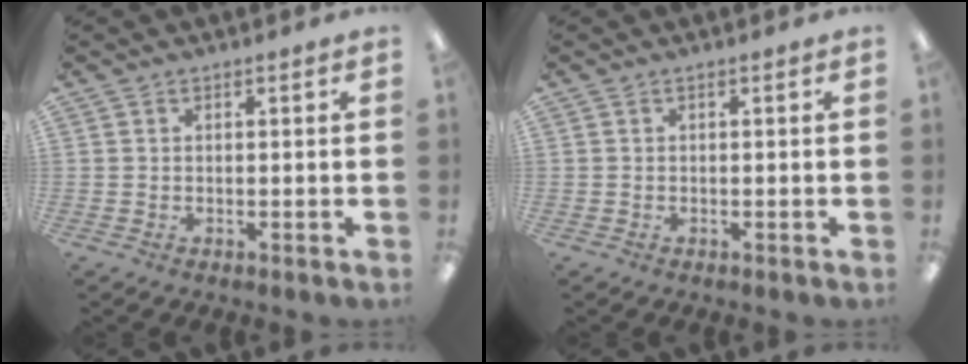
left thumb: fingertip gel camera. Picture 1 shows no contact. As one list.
[{"total": 0.0}]